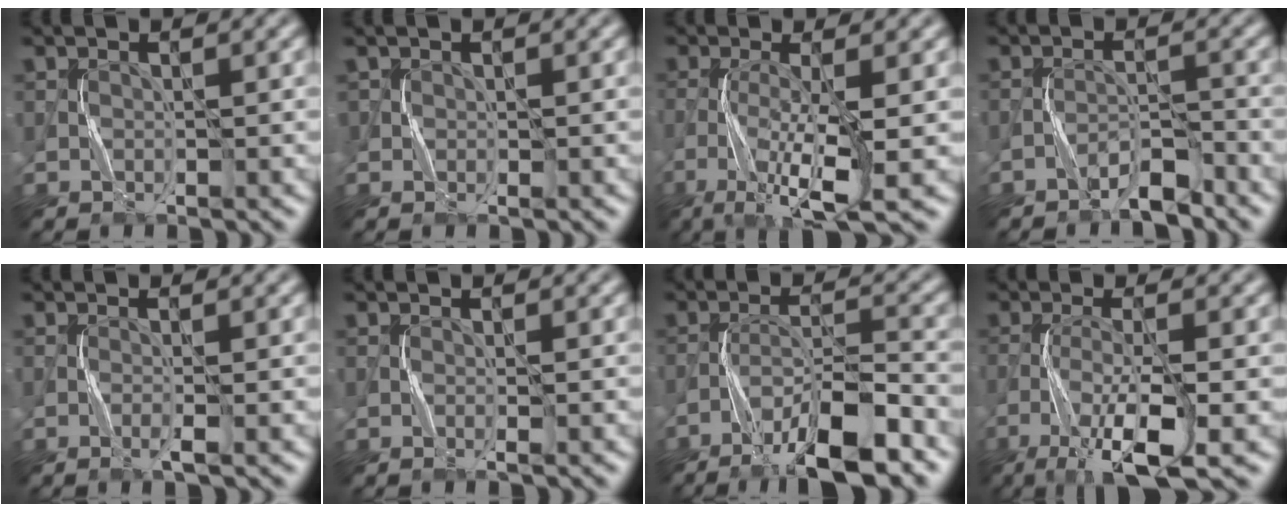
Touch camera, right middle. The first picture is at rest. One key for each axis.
{"total": 1.1, "fx": 0.1, "fy": 0.8, "fz": 0.6, "tx": -0.009, "ty": 0.002, "tz": 0.001}
{"total": 6.2, "fx": -2.2, "fy": 1.2, "fz": 5.7, "tx": -0.114, "ty": -0.004, "tz": -0.049}
{"total": 2.7, "fx": -2.3, "fy": 0.5, "fz": 1.3, "tx": -0.022, "ty": 0.009, "tz": -0.044}
{"total": 1.2, "fx": -0.5, "fy": 0.1, "fz": 1.1, "tx": -0.025, "ty": 0.000, "tz": -0.012}
{"total": 0.7, "fx": -0.2, "fy": 0.1, "fz": 0.7, "tx": -0.014, "ty": -0.002, "tz": -0.005}
{"total": 8.4, "fx": -5.5, "fy": 1.7, "fz": 6.2, "tx": -0.104, "ty": 0.005, "tz": -0.096}
{"total": 7.7, "fx": -3.9, "fy": 1.7, "fz": 6.5, "tx": -0.123, "ty": -0.003, "tz": -0.076}